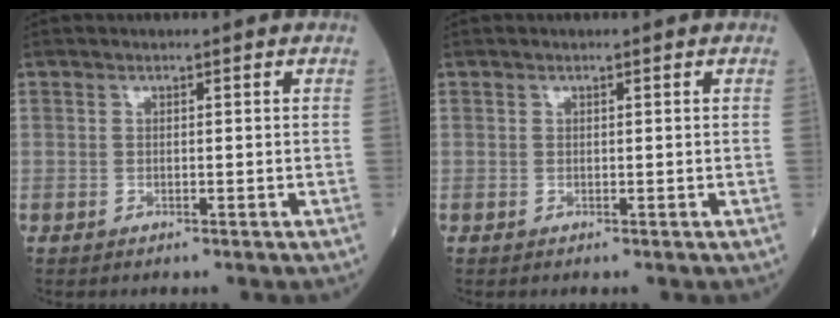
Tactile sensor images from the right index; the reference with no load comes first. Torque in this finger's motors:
{"motor_torque": [0.05, -0.02, -0.03, -0.01]}